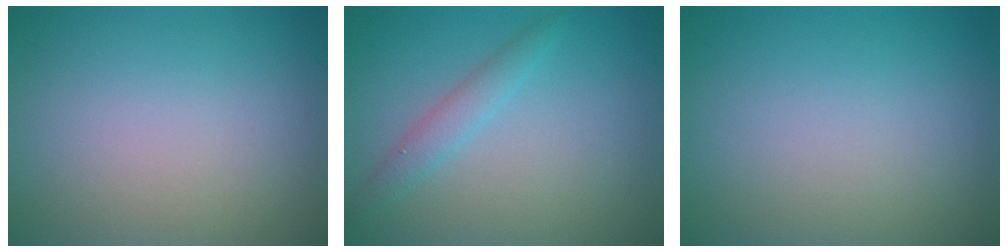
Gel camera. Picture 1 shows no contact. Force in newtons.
{"total": 1.9, "press": 1.9, "slide": 0.0}
{"total": 0.0}